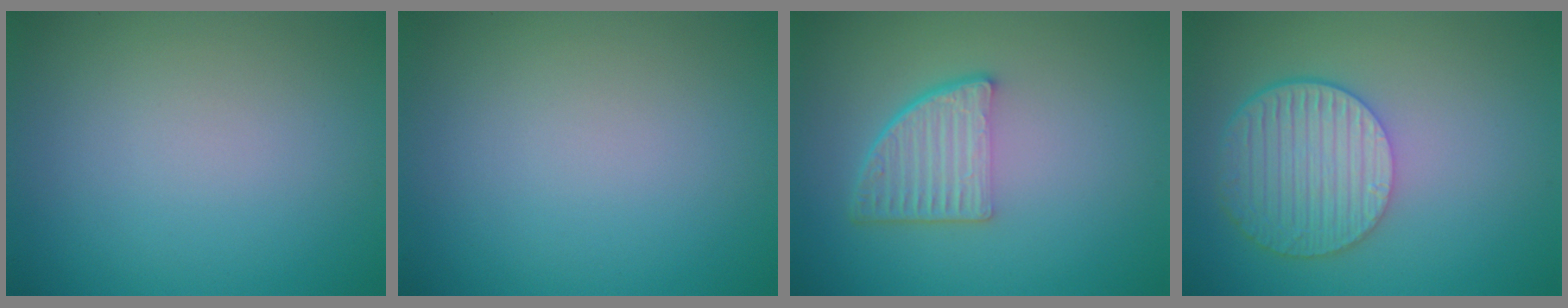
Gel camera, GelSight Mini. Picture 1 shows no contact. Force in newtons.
{"total": 0.0}
{"total": 4.5, "press": 3.2, "slide": 3.2}
{"total": 6.0, "press": 4.4, "slide": 4.0}